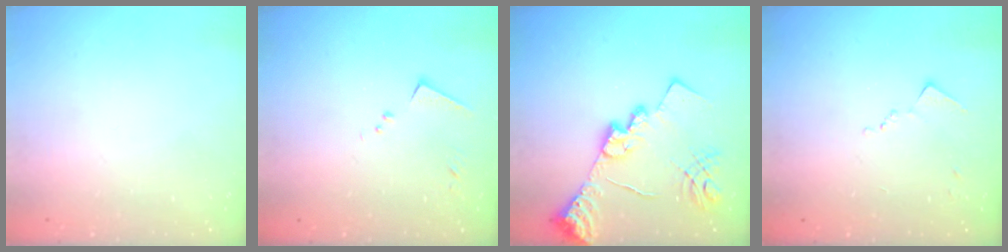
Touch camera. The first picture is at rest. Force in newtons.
{"total": 6.9, "press": 6.9, "slide": 0.4}
{"total": 17.2, "press": 17.1, "slide": 1.7}
{"total": 7.3, "press": 7.2, "slide": 0.9}